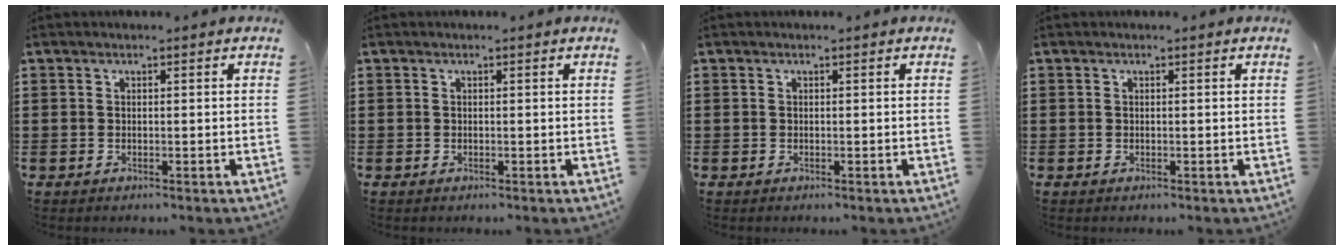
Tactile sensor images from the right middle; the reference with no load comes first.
{"total": 0.0}
{"total": 0.0}
{"total": 0.0}